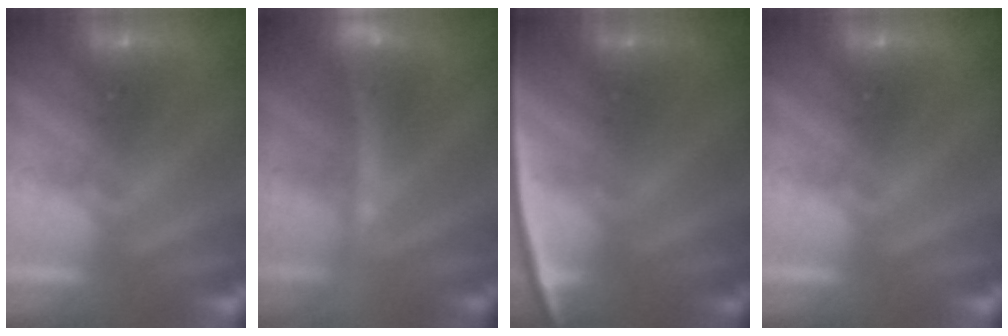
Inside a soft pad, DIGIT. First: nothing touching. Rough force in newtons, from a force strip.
{"total": 5.1}
{"total": 2.4}
{"total": 0.0}